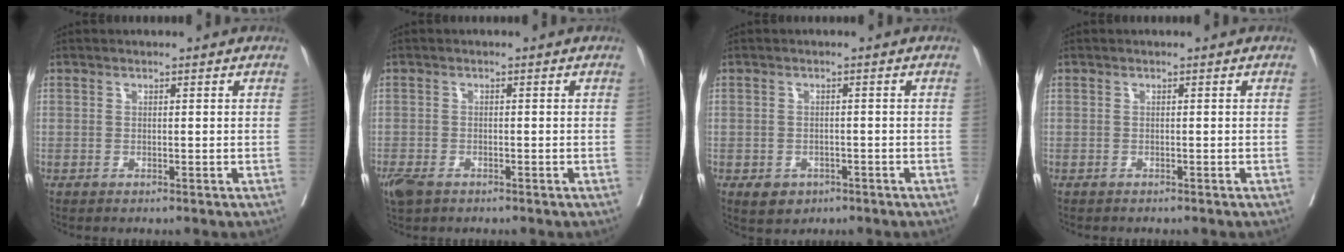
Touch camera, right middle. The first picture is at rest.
{"total": 4.7, "force": [-3.1, 2.5, 2.5], "torque": [-0.056, -0.011, -0.055]}
{"total": 3.1, "force": [-1.8, 2.4, 1.1], "torque": [-0.013, 0.004, -0.018]}
{"total": 0.7, "force": [-0.6, 0.2, 0.2], "torque": [-0.007, 0.000, -0.011]}